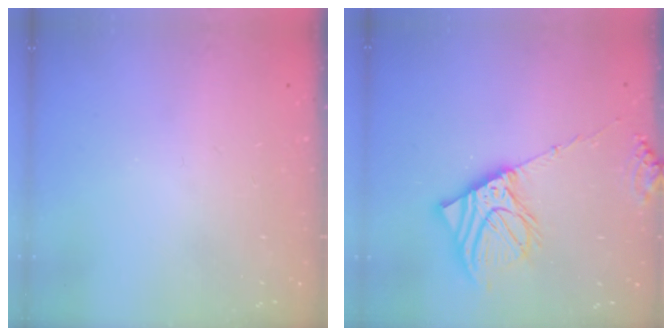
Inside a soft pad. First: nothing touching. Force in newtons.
{"total": 15.9, "press": 15.6, "slide": 2.8}